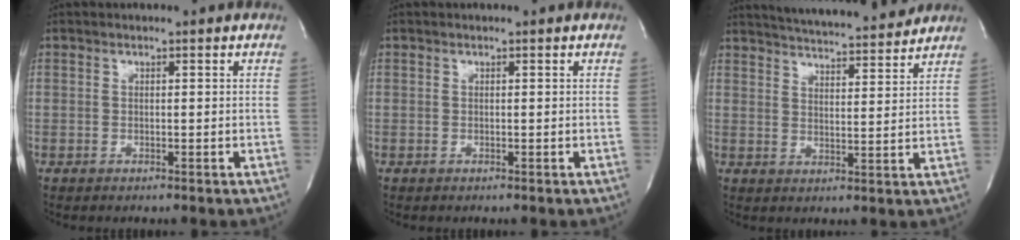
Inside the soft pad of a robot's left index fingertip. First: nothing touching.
{"total": 0.0}
{"total": 15.4, "force": [14.4, 1.2, 5.3], "torque": [-0.090, 0.009, 0.205]}